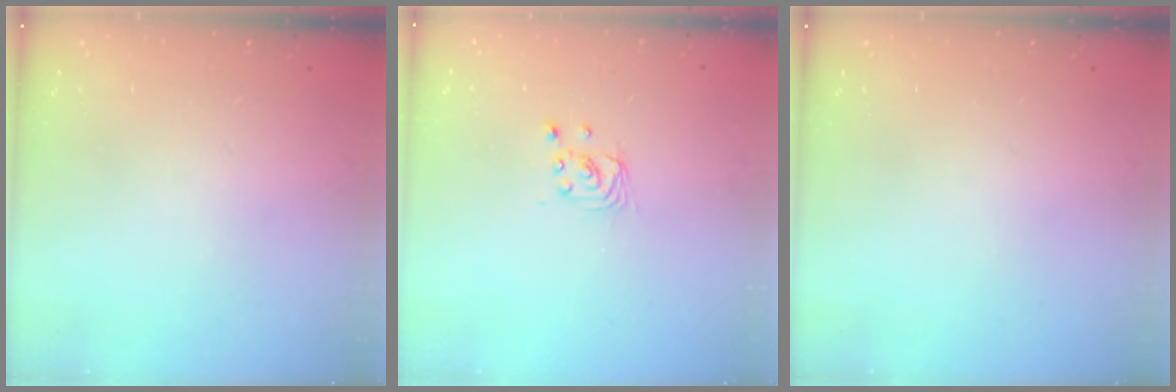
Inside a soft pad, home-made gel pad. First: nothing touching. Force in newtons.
{"total": 2.5, "press": 2.5, "slide": 0.1}
{"total": 0.0}